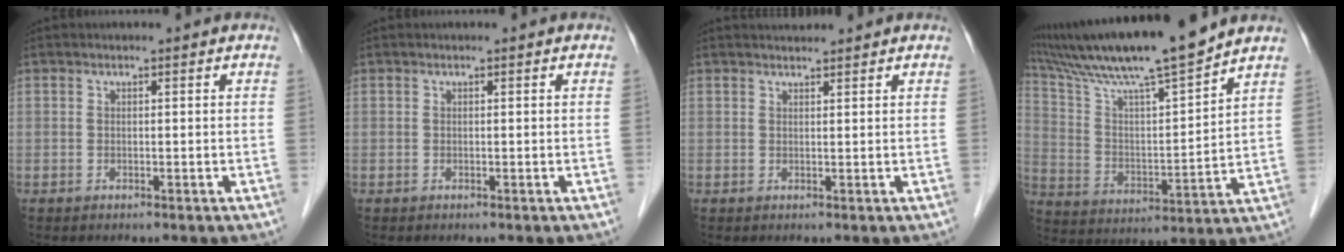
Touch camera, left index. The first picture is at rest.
{"total": 0.0}
{"total": 1.8, "force": [1.8, 0.1, 0.2], "torque": [-0.006, 0.015, 0.033]}
{"total": 17.7, "force": [15.2, -0.4, 9.2], "torque": [-0.166, 0.008, 0.261]}